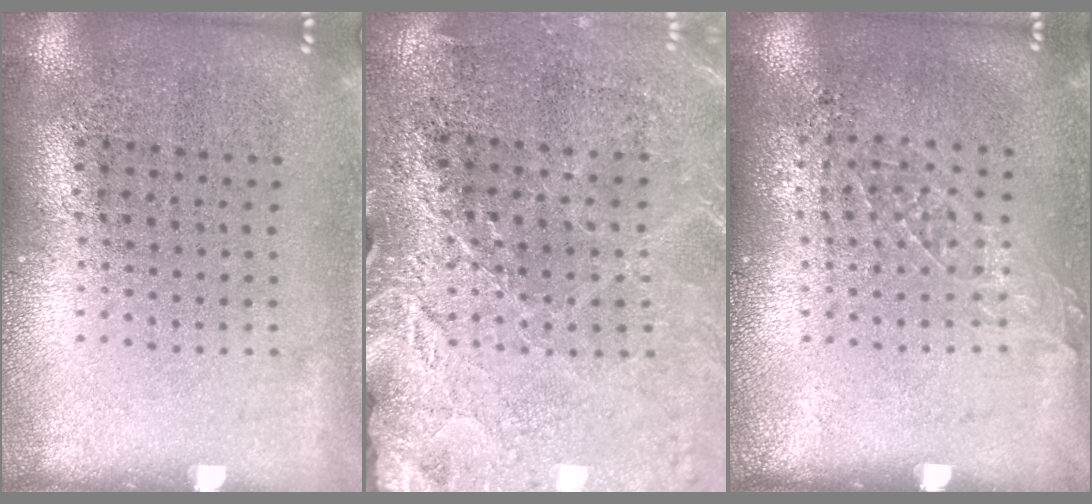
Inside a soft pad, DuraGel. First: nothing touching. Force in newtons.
{"total": 2.8, "press": 2.7, "slide": 0.6}
{"total": 0.9, "press": 0.8, "slide": 0.2}